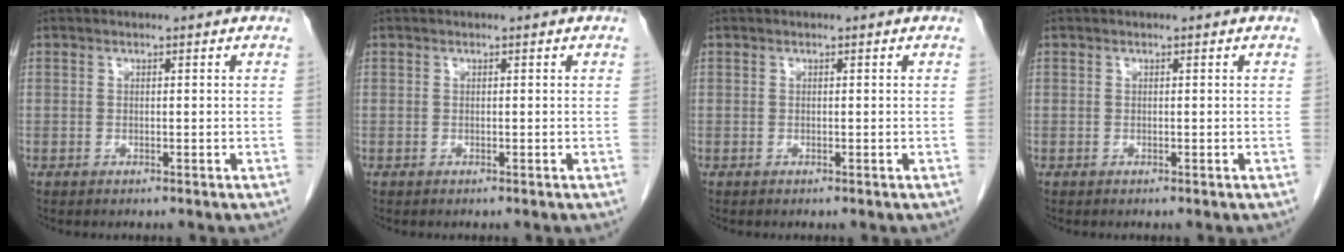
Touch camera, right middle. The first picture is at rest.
{"total": 0.0}
{"total": 0.0}
{"total": 0.0}